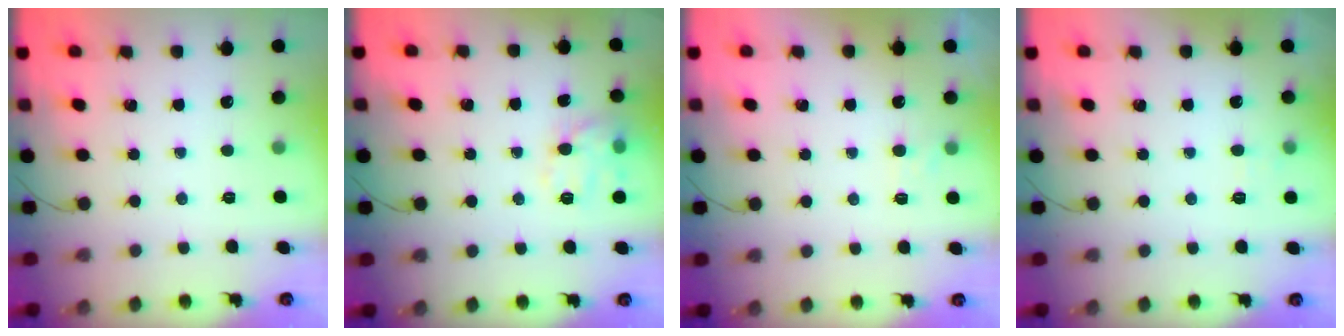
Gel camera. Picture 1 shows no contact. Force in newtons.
{"total": 11.4, "press": 11.4, "slide": 0.5}
{"total": 4.8, "press": 4.6, "slide": 1.3}
{"total": 5.5, "press": 5.3, "slide": 1.5}